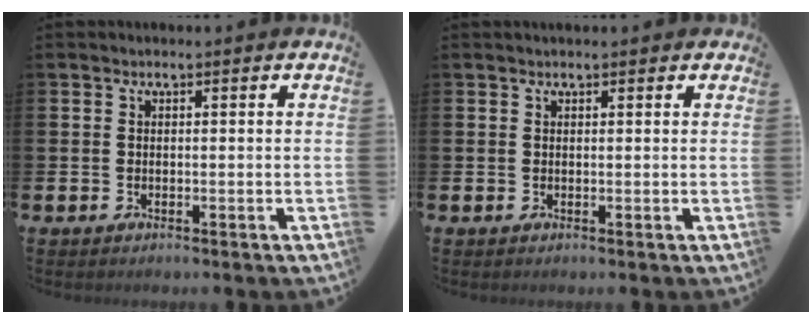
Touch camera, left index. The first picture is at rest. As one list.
[{"total": 0.7, "force": [0.6, 0.3, 0.3], "torque": [0.005, -0.001, 0.008]}]